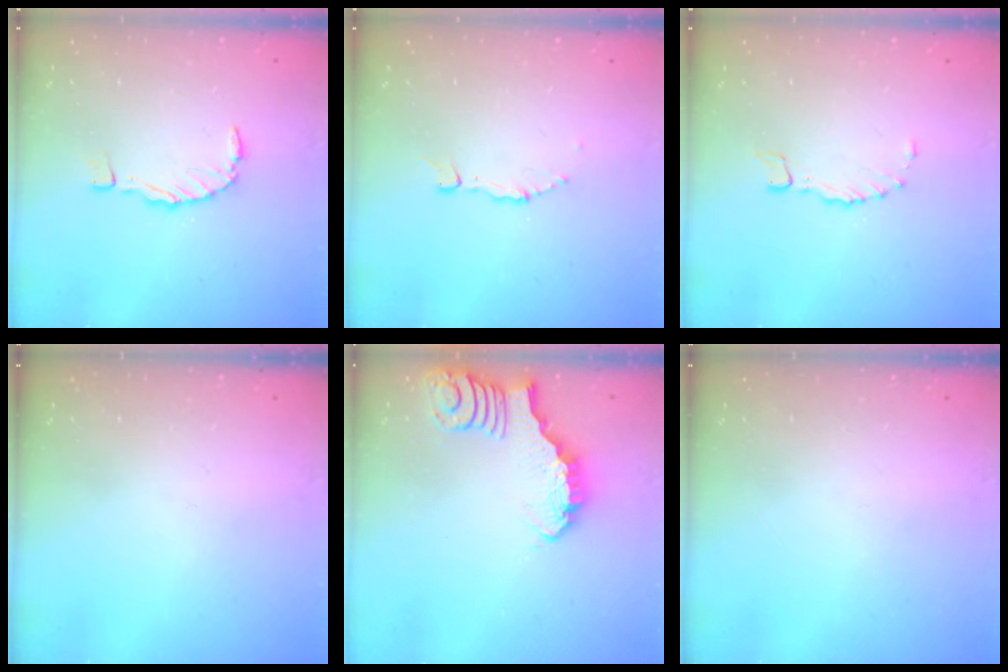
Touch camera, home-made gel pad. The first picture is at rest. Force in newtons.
{"total": 2.7, "press": 2.7, "slide": 0.2}
{"total": 1.0, "press": 1.0, "slide": 0.3}
{"total": 0.0}
{"total": 3.2, "press": 3.2, "slide": 0.3}
{"total": 0.0}